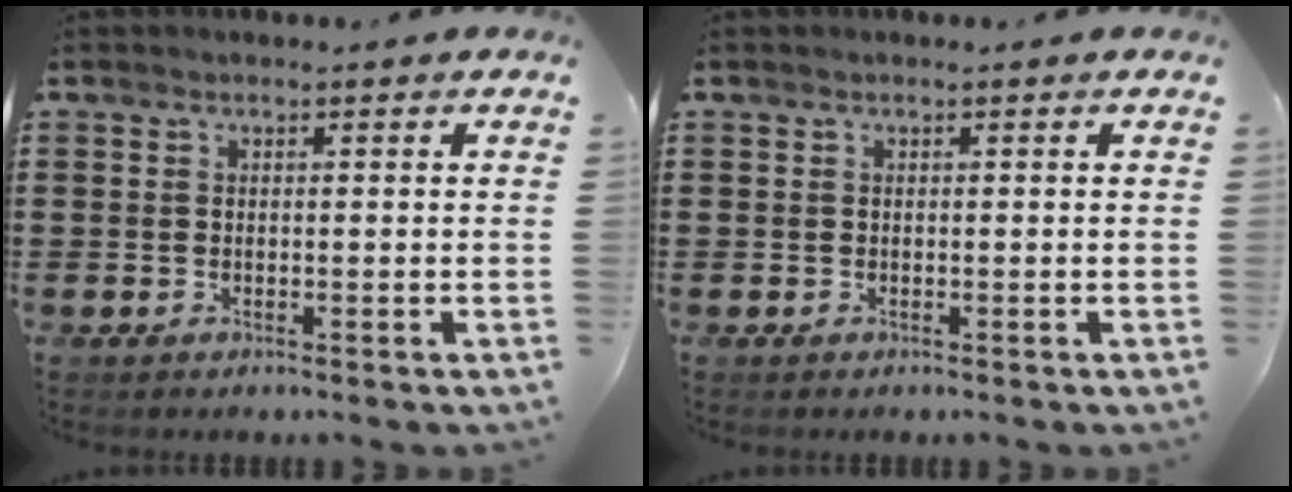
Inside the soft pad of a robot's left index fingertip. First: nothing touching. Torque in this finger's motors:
{"motor_torque": [0.00, 0.00, 0.00, 0.00]}